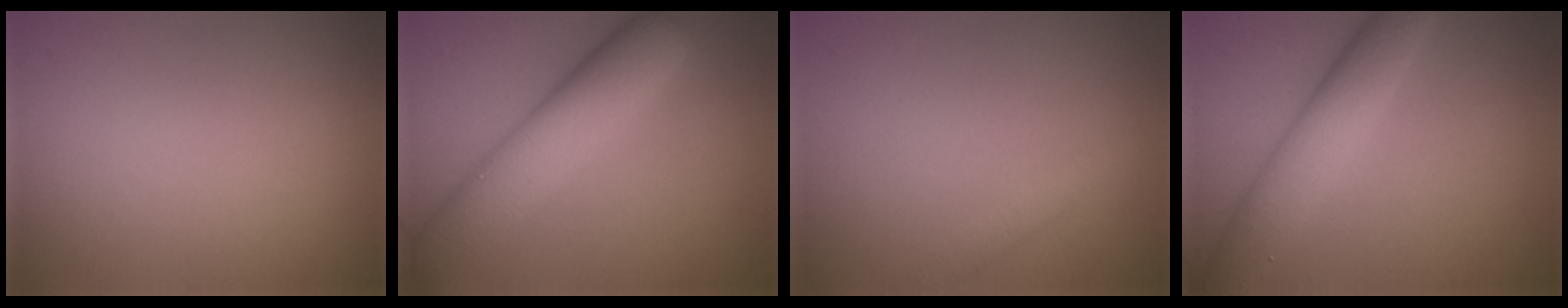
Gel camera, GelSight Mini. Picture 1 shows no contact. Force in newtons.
{"total": 8.1, "press": 8.1, "slide": 0.5}
{"total": 1.5, "press": 1.5, "slide": 0.1}
{"total": 5.4, "press": 5.3, "slide": 0.1}